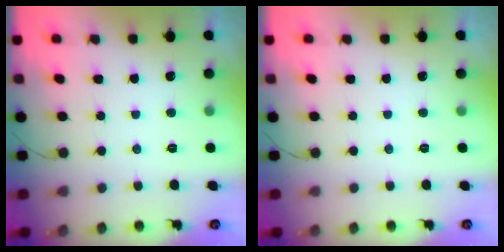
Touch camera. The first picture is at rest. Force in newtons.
{"total": 0.0}